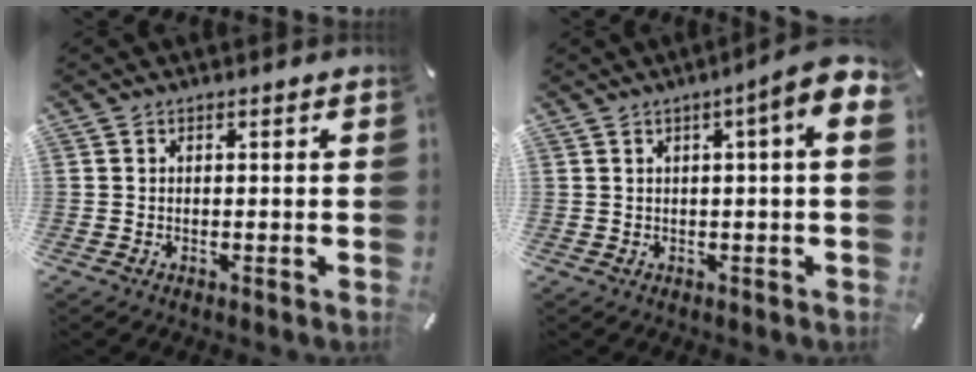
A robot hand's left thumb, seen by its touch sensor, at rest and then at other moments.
{"total": 7.2, "force": [2.4, 1.0, 6.7], "torque": [-0.101, -0.013, 0.037]}